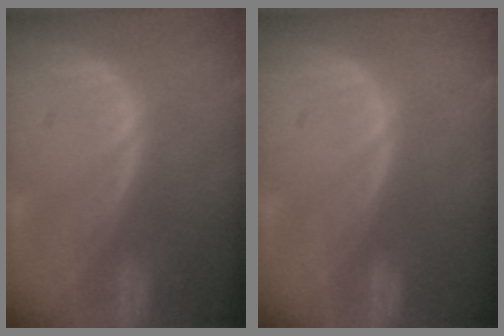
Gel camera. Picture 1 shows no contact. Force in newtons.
{"total": 0.0}